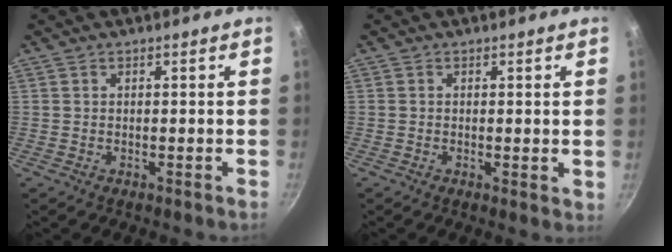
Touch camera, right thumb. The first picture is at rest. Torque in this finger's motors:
{"motor_torque": [-0.50, -0.29, -0.29, -0.03, -0.14]}